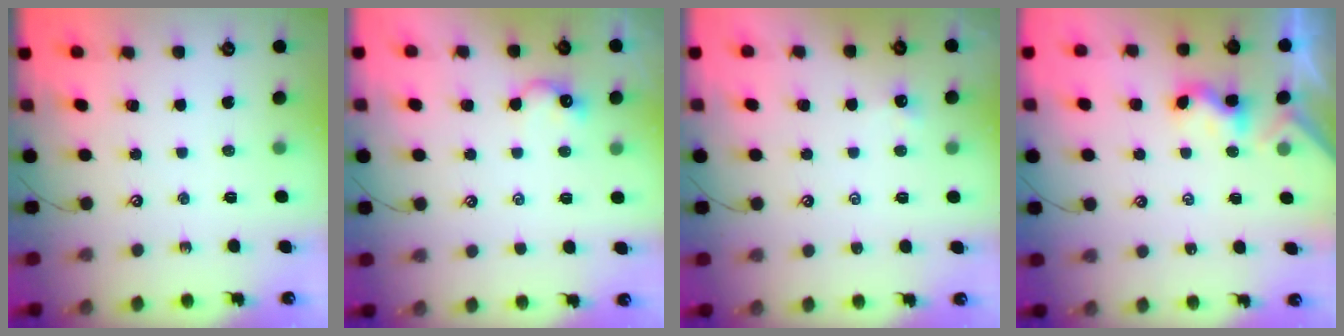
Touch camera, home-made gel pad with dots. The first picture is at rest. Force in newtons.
{"total": 1.7, "press": 1.6, "slide": 0.7}
{"total": 0.0}
{"total": 1.5, "press": 1.5, "slide": 0.4}